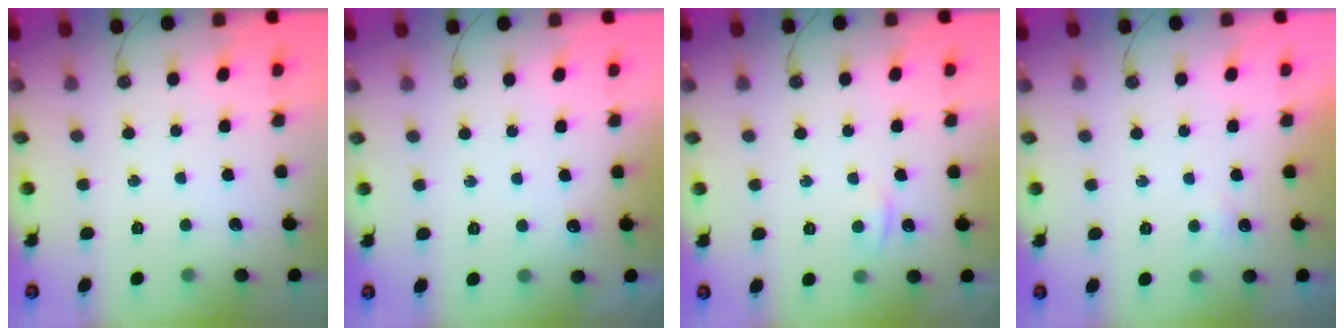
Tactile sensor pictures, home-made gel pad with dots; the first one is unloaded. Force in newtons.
{"total": 3.7, "press": 3.5, "slide": 1.0}
{"total": 3.6, "press": 3.5, "slide": 0.4}
{"total": 2.8, "press": 2.7, "slide": 0.5}